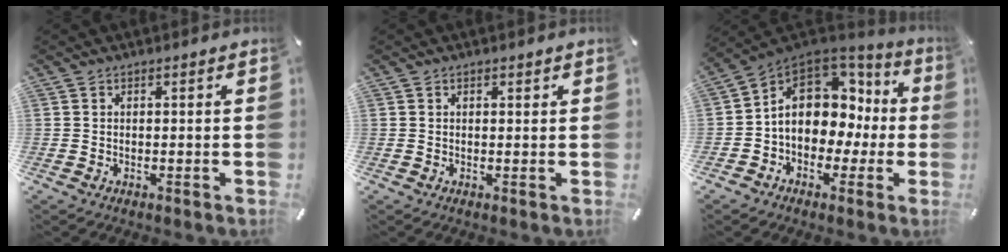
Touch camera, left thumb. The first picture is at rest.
{"total": 0.6, "force": [0.3, 0.5, 0.3], "torque": [-0.006, 0.002, 0.005]}
{"total": 12.8, "force": [1.9, 10.4, 7.3], "torque": [-0.116, -0.009, 0.038]}